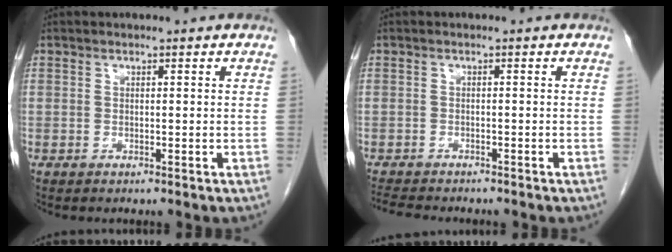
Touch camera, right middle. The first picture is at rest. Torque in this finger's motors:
{"motor_torque": [0.09, -0.02, 0.00, 0.01]}